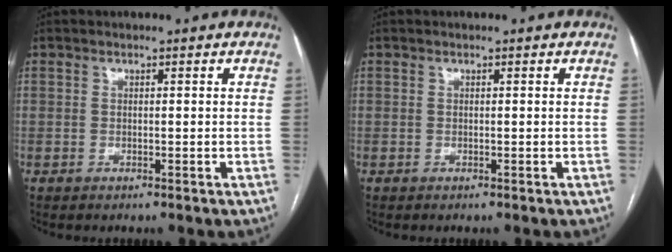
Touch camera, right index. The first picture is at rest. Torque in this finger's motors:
{"motor_torque": [0.00, 0.00, 0.00, 0.00]}